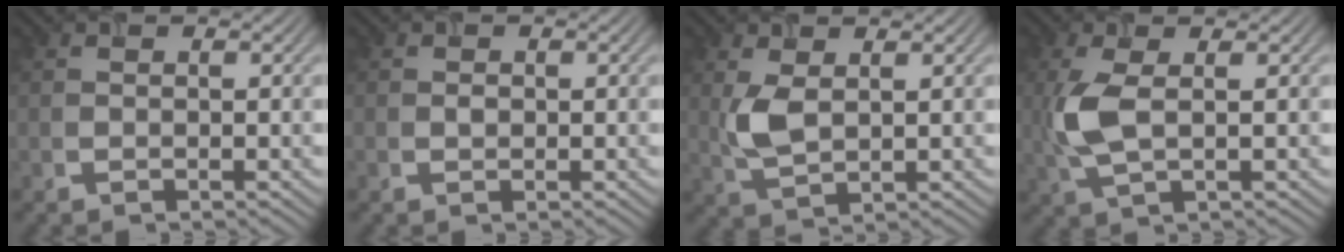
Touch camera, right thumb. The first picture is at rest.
{"total": 0.6, "force": [0.1, 0.5, 0.3], "torque": [-0.004, -0.002, 0.000]}
{"total": 4.1, "force": [1.0, 2.1, 3.4], "torque": [-0.086, 0.000, 0.025]}
{"total": 5.4, "force": [0.5, 2.1, 4.9], "torque": [-0.133, 0.000, 0.010]}